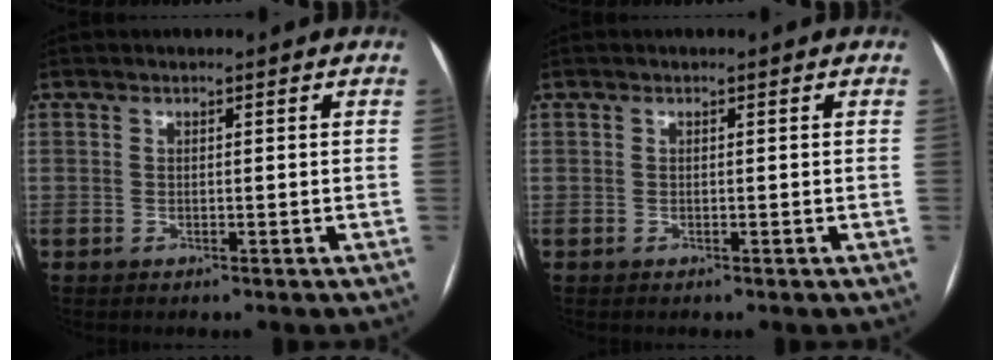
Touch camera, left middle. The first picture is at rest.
{"total": 0.0}